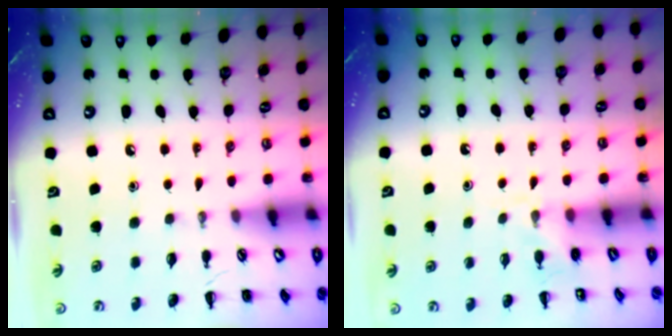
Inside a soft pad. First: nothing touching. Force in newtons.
{"total": 3.8, "press": 3.7, "slide": 1.1}